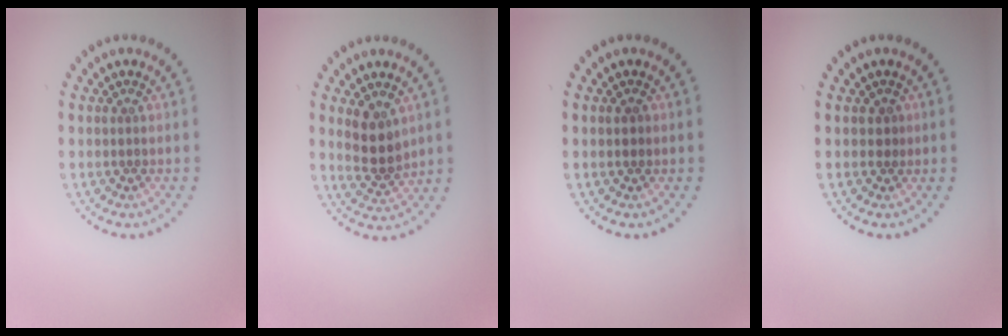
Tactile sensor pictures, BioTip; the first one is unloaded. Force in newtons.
{"total": 3.7, "press": 3.4, "slide": 1.3}
{"total": 0.7, "press": 0.7, "slide": 0.2}
{"total": 0.8, "press": 0.7, "slide": 0.4}